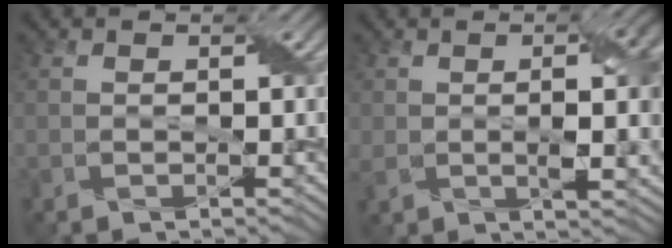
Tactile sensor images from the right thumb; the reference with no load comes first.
{"total": 7.8, "force": [0.3, 2.9, 7.3], "torque": [-0.126, -0.004, 0.006]}